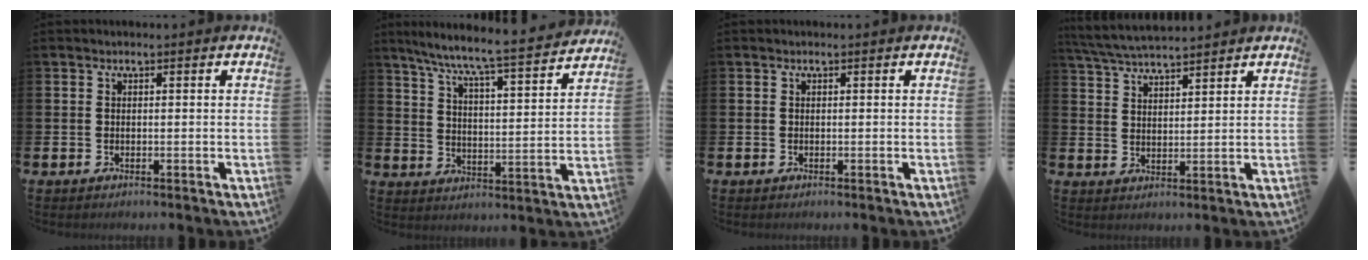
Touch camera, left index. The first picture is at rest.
{"total": 7.8, "force": [7.1, -0.2, 3.0], "torque": [-0.087, -0.057, 0.120]}
{"total": 0.0}
{"total": 5.2, "force": [5.1, 0.3, 1.1], "torque": [-0.041, -0.023, 0.093]}